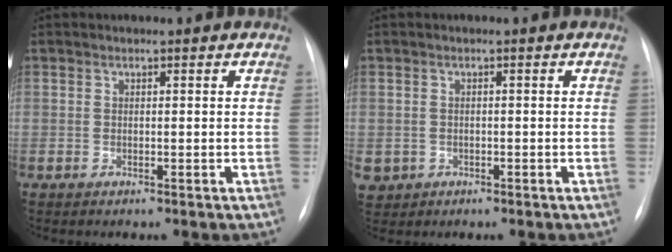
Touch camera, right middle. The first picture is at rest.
{"total": 3.2, "force": [-1.2, 2.9, 0.5], "torque": [-0.008, 0.003, -0.014]}